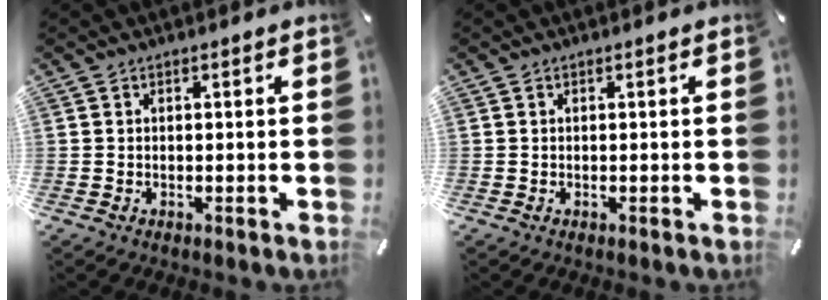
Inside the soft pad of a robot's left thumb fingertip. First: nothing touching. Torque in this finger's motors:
{"motor_torque": [0.00, 0.00, -0.03, 0.03, 0.00]}